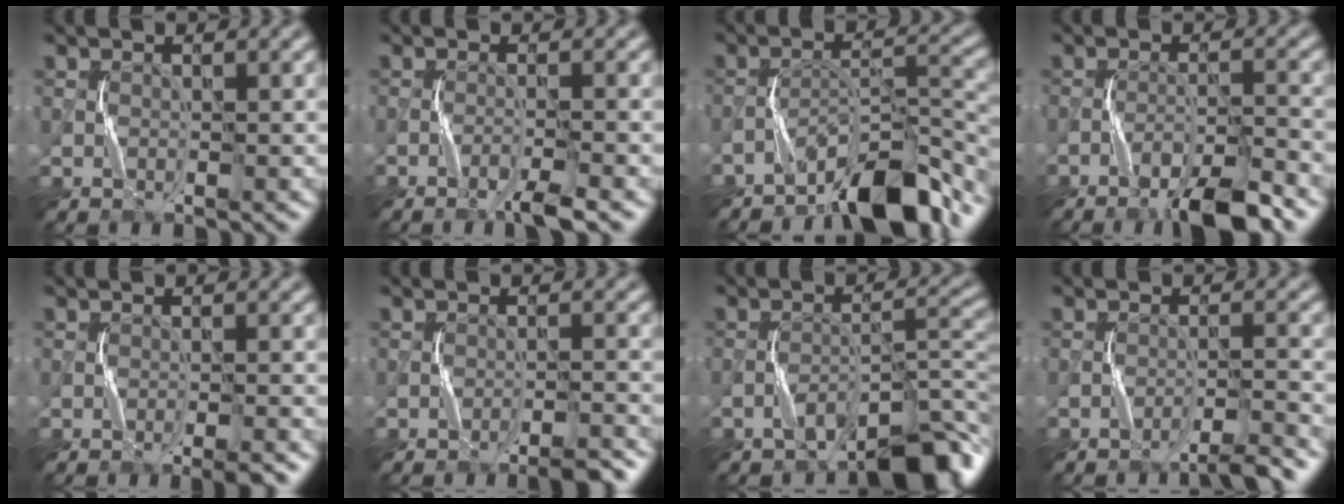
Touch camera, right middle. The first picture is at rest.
{"total": 2.2, "force": [-1.7, -0.2, 1.4], "torque": [-0.024, 0.008, -0.038]}
{"total": 7.4, "force": [-6.2, 1.5, 3.9], "torque": [-0.054, 0.013, -0.109]}
{"total": 5.9, "force": [-4.4, 0.5, 3.9], "torque": [-0.064, 0.004, -0.075]}
{"total": 1.5, "force": [-1.0, -0.2, 1.1], "torque": [-0.017, 0.004, -0.019]}
{"total": 2.2, "force": [-1.9, 0.0, 1.2], "torque": [-0.017, 0.008, -0.032]}
{"total": 6.5, "force": [-4.8, 1.7, 4.0], "torque": [-0.056, 0.017, -0.078]}
{"total": 2.7, "force": [-2.4, -0.2, 1.3], "torque": [-0.018, 0.011, -0.047]}